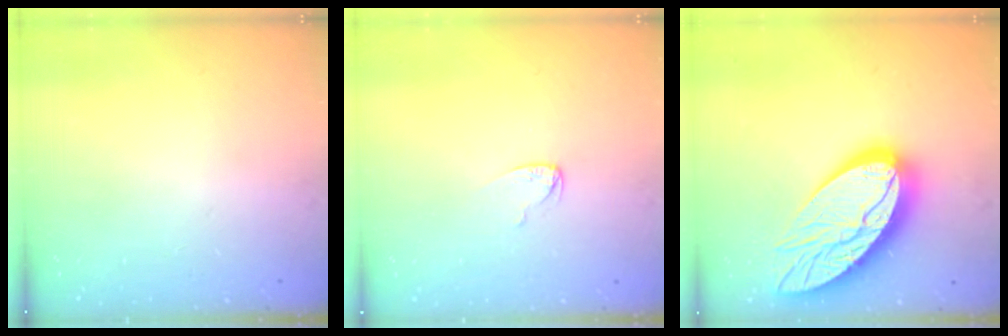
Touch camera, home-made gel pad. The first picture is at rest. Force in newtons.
{"total": 3.5, "press": 3.5, "slide": 0.3}
{"total": 22.3, "press": 22.2, "slide": 2.0}